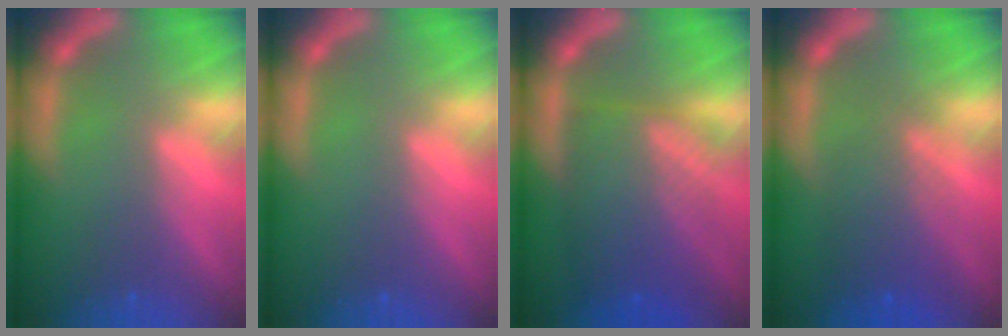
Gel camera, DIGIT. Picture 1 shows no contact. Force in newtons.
{"total": 0.0}
{"total": 9.5}
{"total": 5.5}